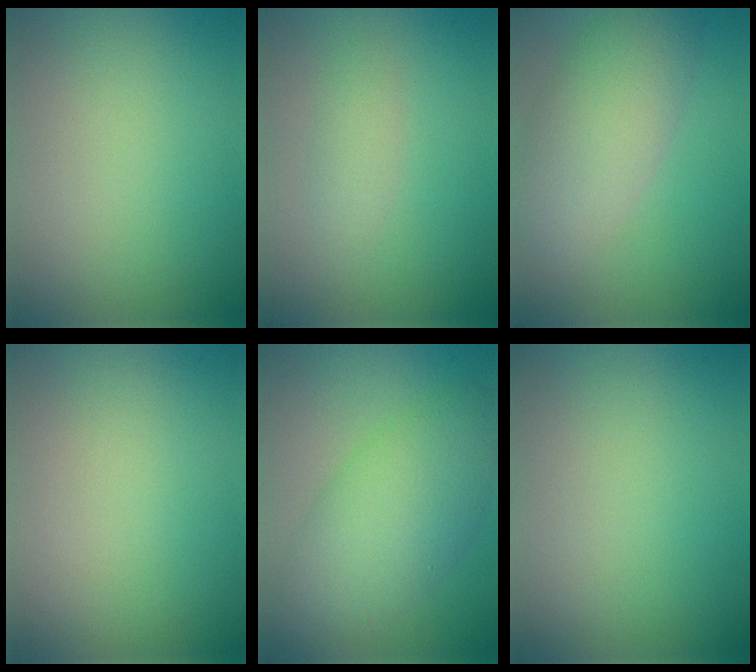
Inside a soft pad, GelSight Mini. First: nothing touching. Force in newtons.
{"total": 1.4, "press": 1.4, "slide": 0.1}
{"total": 5.6, "press": 5.6, "slide": 0.1}
{"total": 0.0}
{"total": 7.2, "press": 7.2, "slide": 0.1}
{"total": 0.0}